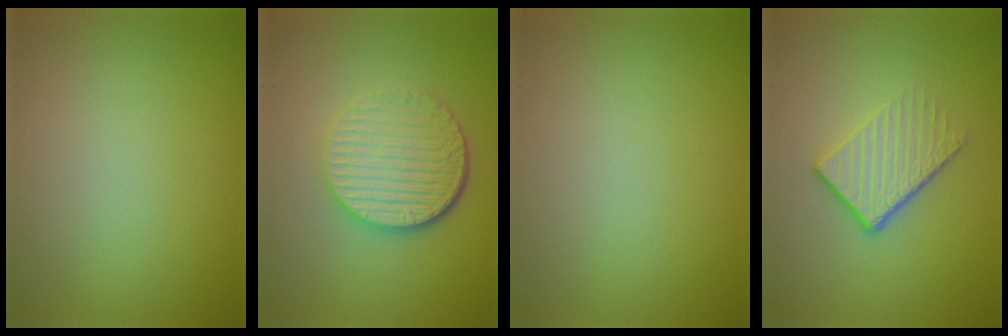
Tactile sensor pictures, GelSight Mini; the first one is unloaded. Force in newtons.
{"total": 6.0, "press": 4.2, "slide": 4.3}
{"total": 0.0}
{"total": 3.9, "press": 2.6, "slide": 2.9}